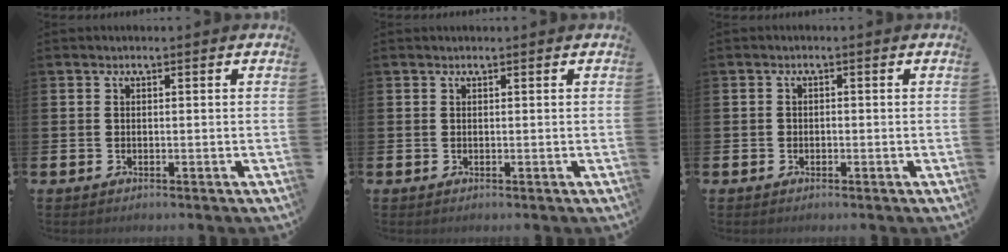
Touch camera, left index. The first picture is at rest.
{"total": 0.0}
{"total": 0.7, "force": [-0.4, 0.6, 0.2], "torque": [-0.012, 0.007, -0.007]}